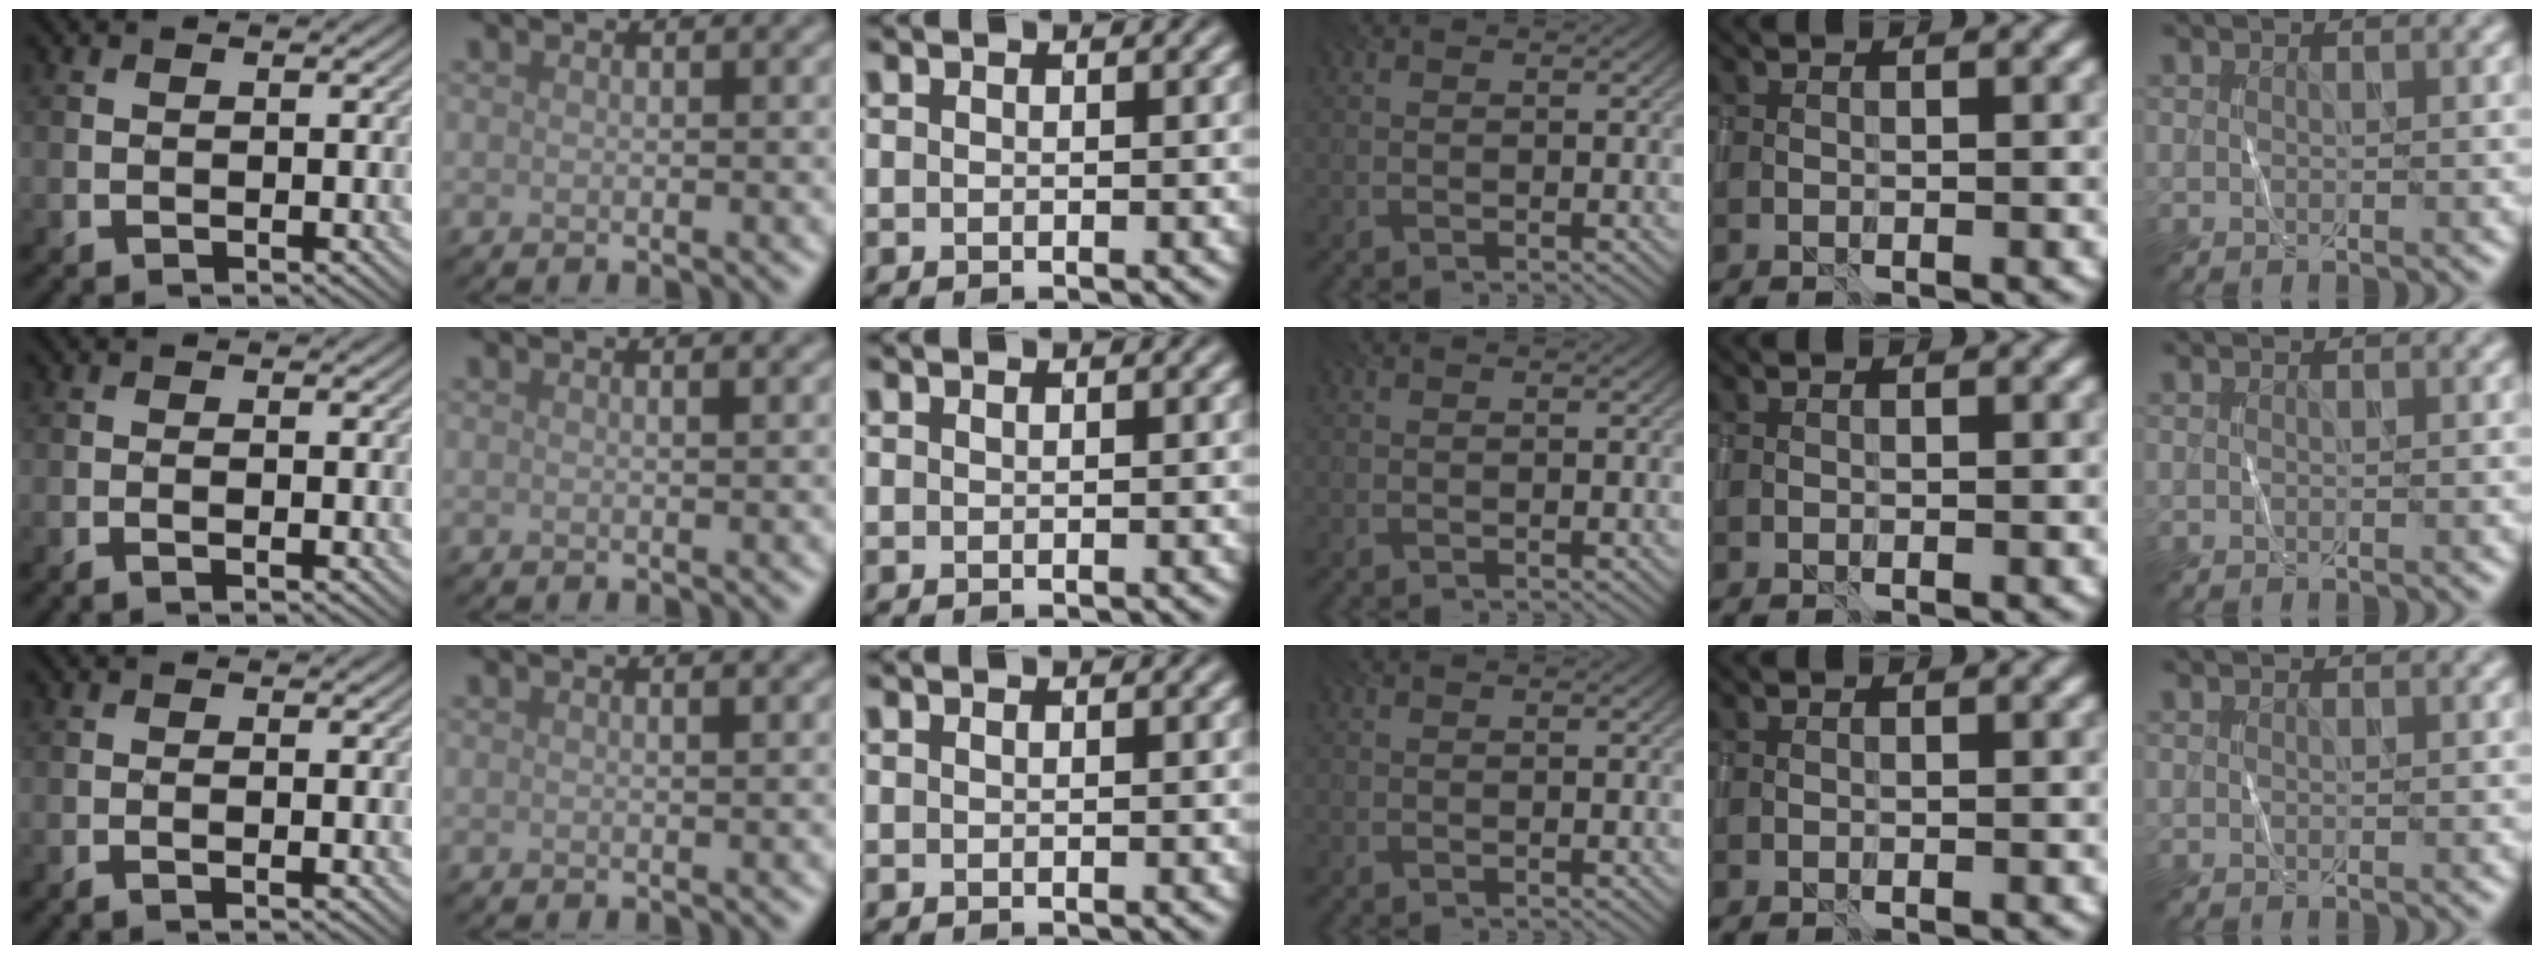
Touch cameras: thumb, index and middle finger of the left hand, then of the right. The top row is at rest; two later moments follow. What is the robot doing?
{"motion": "wrap", "object": "sponge"}